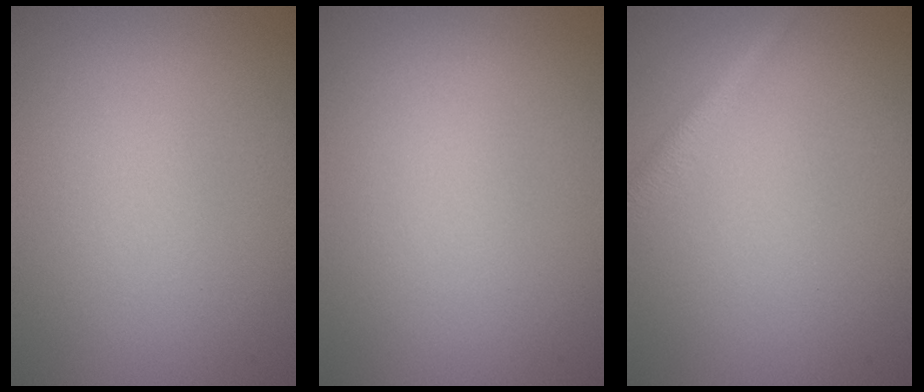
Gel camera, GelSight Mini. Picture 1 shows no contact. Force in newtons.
{"total": 0.0}
{"total": 2.7, "press": 2.7, "slide": 0.1}